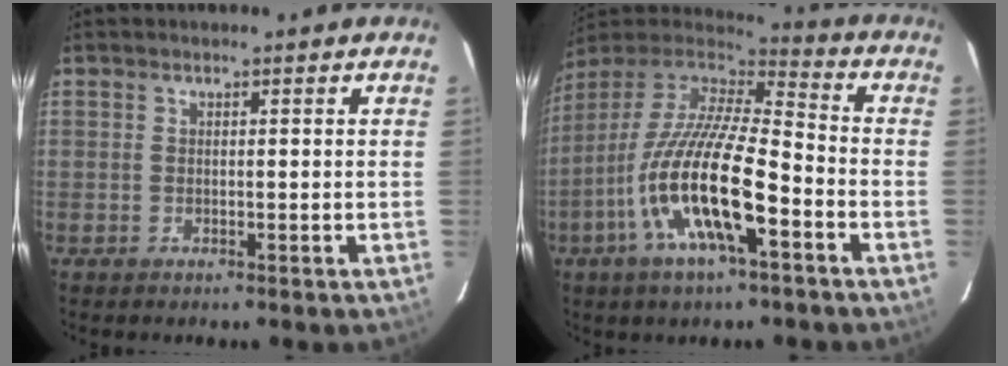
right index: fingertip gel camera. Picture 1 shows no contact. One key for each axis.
{"total": 20.2, "fx": -7.7, "fy": 5.3, "fz": 17.8, "tx": -0.337, "ty": -0.030, "tz": -0.153}